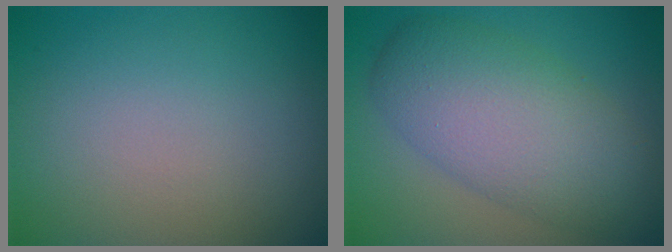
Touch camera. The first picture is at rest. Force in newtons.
{"total": 7.9, "press": 7.9, "slide": 0.1}